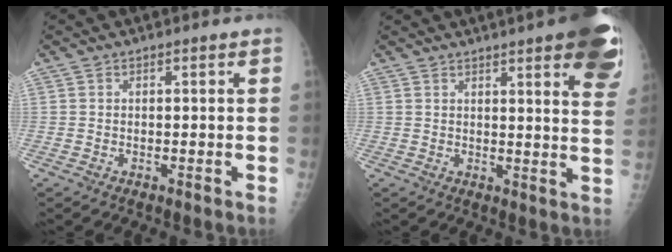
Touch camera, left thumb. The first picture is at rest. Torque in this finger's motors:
{"motor_torque": [1.19, 1.21, 0.92, -0.58, 0.05]}